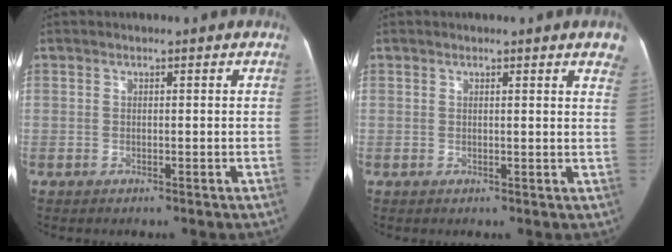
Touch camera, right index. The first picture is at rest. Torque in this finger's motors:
{"motor_torque": [0.22, 0.29, 0.01, 0.00]}